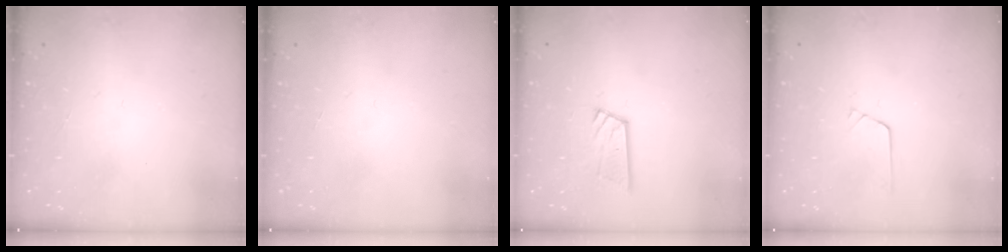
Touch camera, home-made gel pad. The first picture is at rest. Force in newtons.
{"total": 0.0}
{"total": 9.8, "press": 9.7, "slide": 0.9}
{"total": 4.3, "press": 4.3, "slide": 0.3}